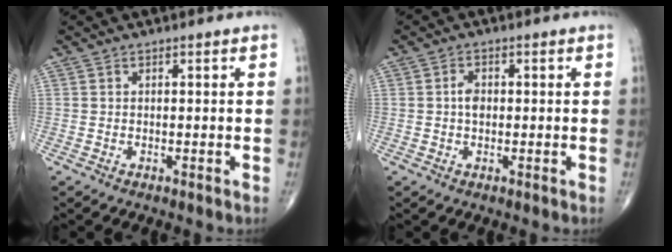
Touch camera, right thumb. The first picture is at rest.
{"total": 2.4, "force": [0.0, 1.6, 1.8], "torque": [-0.030, 0.003, -0.004]}